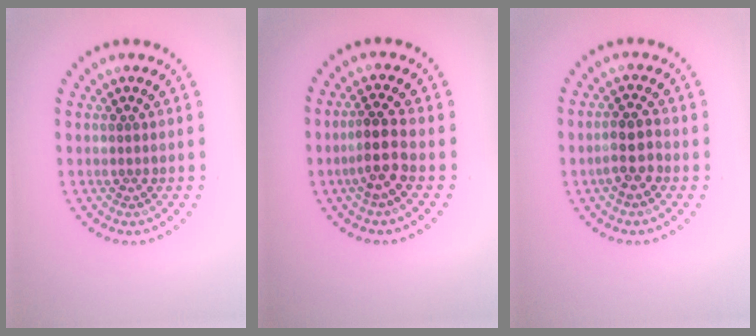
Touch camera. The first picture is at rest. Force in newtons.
{"total": 2.8, "press": 2.4, "slide": 1.5}
{"total": 2.6, "press": 2.4, "slide": 1.0}